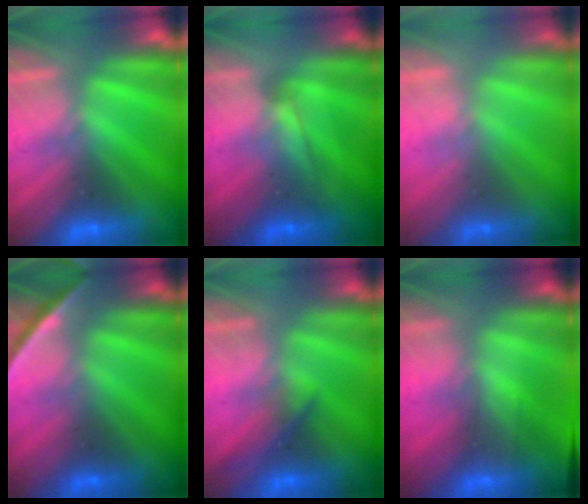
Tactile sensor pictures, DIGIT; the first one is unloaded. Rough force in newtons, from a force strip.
{"total": 1.6}
{"total": 2.4}
{"total": 1.9}
{"total": 2.0}
{"total": 4.5}